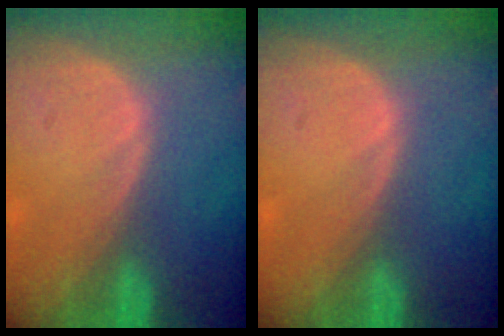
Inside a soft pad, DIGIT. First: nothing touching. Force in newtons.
{"total": 0.0}